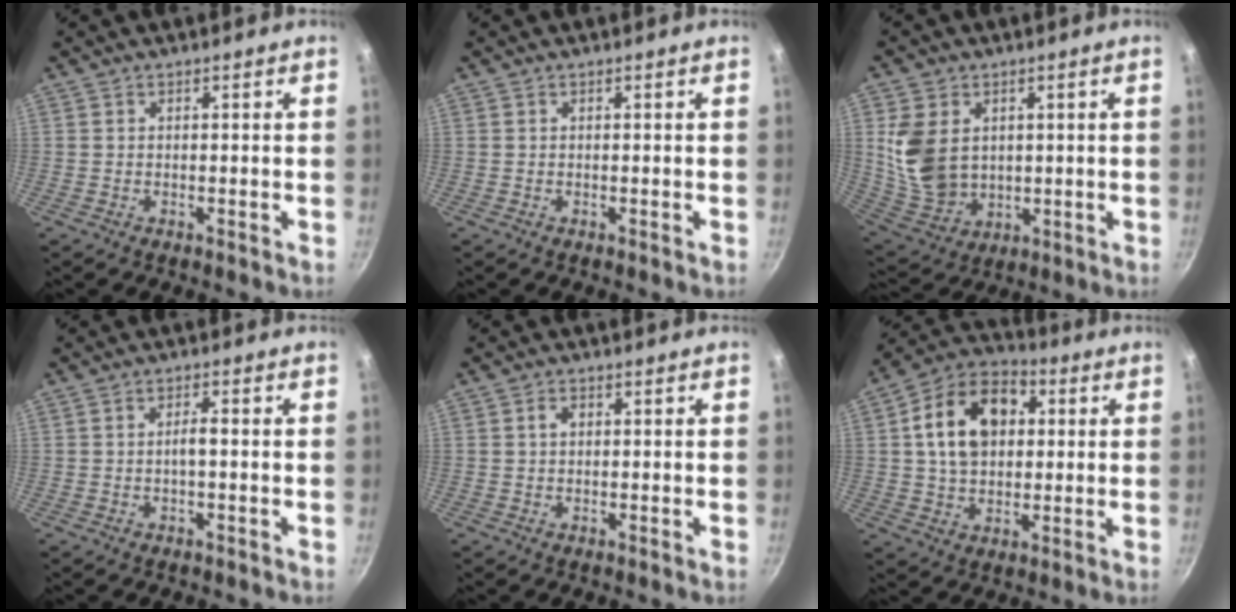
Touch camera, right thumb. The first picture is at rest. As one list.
[{"total": 0.0}, {"total": 12.3, "force": [2.4, 9.4, 7.6], "torque": [-0.136, -0.021, 0.068]}, {"total": 2.1, "force": [-0.3, 0.5, 2.1], "torque": [-0.041, 0.012, -0.005]}, {"total": 1.7, "force": [0.4, 1.2, 1.1], "torque": [-0.015, 0.005, 0.005]}, {"total": 15.9, "force": [3.1, 11.3, 10.8], "torque": [-0.156, 0.021, 0.039]}]